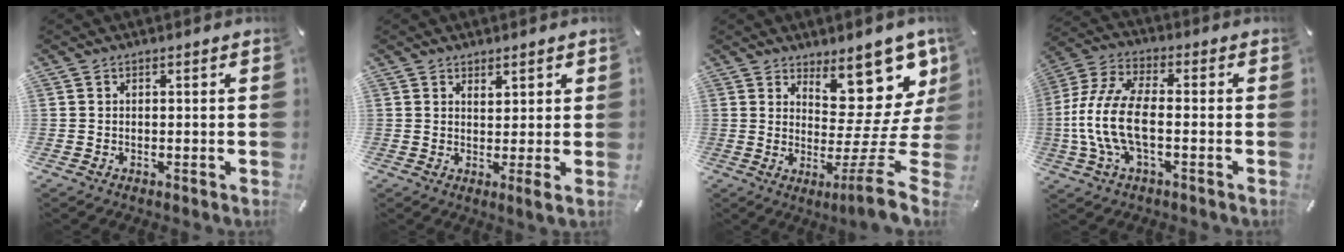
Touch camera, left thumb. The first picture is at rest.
{"total": 2.7, "force": [1.2, -0.2, 2.4], "torque": [-0.046, -0.010, 0.020]}
{"total": 18.7, "force": [7.3, 5.5, 16.3], "torque": [-0.209, -0.088, 0.116]}
{"total": 13.3, "force": [-2.4, 6.2, 11.5], "torque": [-0.253, -0.008, -0.046]}